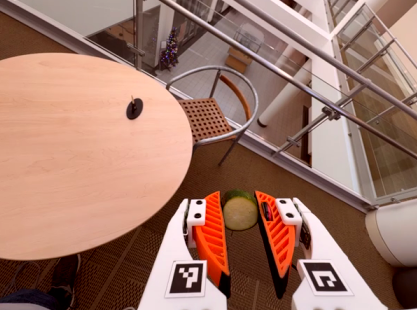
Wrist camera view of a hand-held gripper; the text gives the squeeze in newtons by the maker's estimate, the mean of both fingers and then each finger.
{"total": 8.5, "left": 8.6, "right": 8.5}